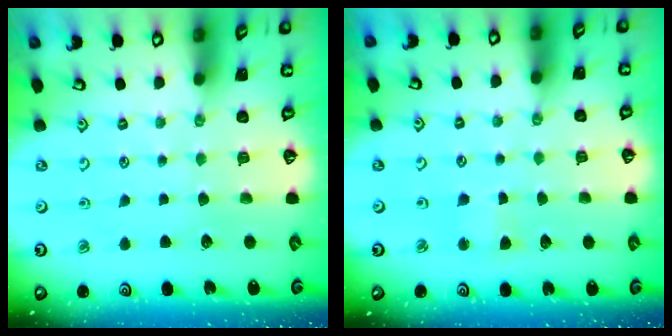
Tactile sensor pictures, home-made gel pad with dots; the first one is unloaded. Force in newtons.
{"total": 2.4, "press": 2.4, "slide": 0.3}